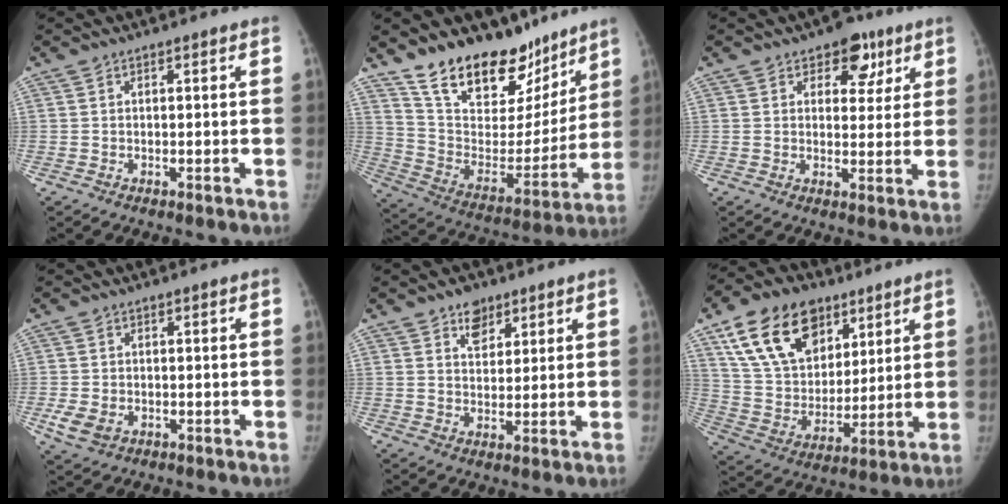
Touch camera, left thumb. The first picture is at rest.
{"total": 23.4, "force": [17.5, 11.5, 10.4], "torque": [-0.119, -0.092, 0.296]}
{"total": 7.2, "force": [4.1, 4.6, 3.8], "torque": [-0.011, -0.015, 0.054]}
{"total": 4.0, "force": [-1.1, 3.0, 2.4], "torque": [-0.051, -0.005, -0.012]}
{"total": 4.9, "force": [3.2, 3.1, 2.1], "torque": [-0.007, -0.020, 0.053]}
{"total": 20.3, "force": [11.0, 13.2, 10.8], "torque": [-0.159, -0.027, 0.201]}